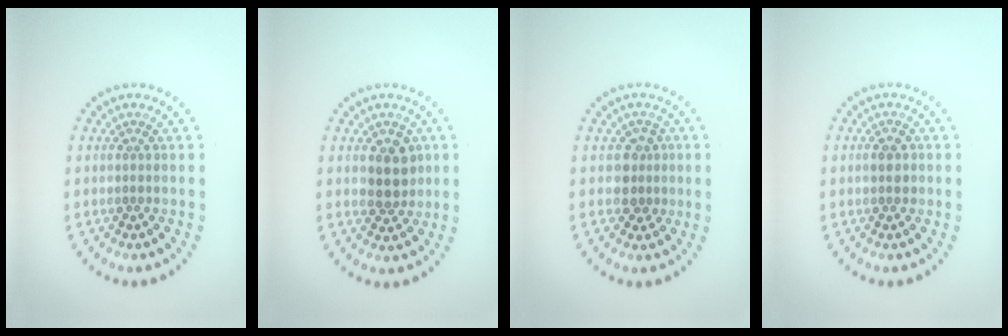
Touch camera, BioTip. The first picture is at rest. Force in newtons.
{"total": 3.0, "press": 2.8, "slide": 0.9}
{"total": 2.1, "press": 1.8, "slide": 1.0}
{"total": 1.0, "press": 1.0, "slide": 0.1}